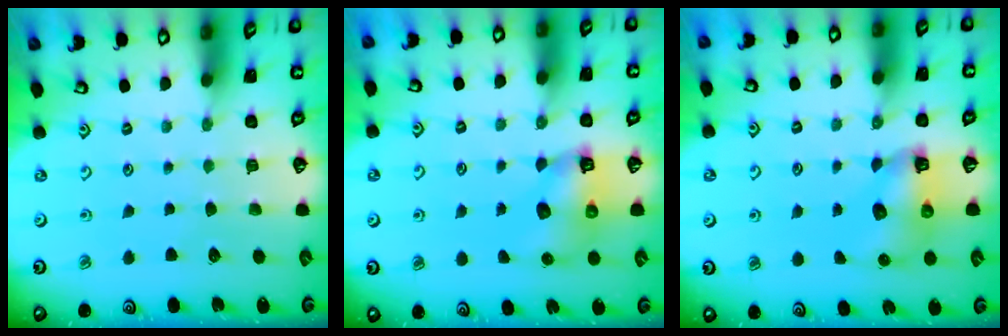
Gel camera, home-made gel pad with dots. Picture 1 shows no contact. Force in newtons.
{"total": 8.0, "press": 8.0, "slide": 0.8}
{"total": 6.9, "press": 6.8, "slide": 0.9}